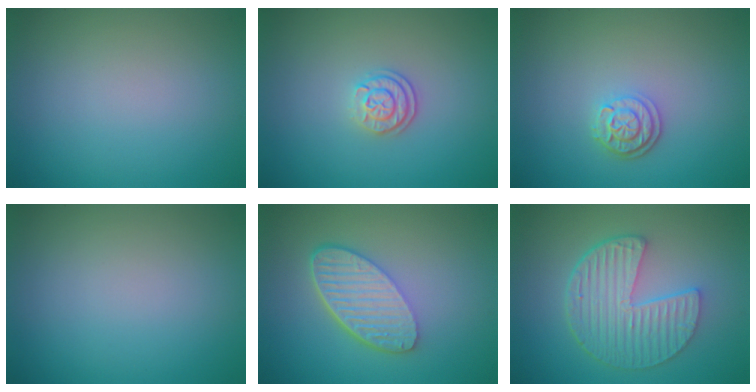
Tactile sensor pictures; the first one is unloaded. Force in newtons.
{"total": 2.3, "press": 1.9, "slide": 1.2}
{"total": 2.6, "press": 2.2, "slide": 1.4}
{"total": 0.0}
{"total": 5.8, "press": 4.3, "slide": 4.0}
{"total": 6.6, "press": 4.7, "slide": 4.5}